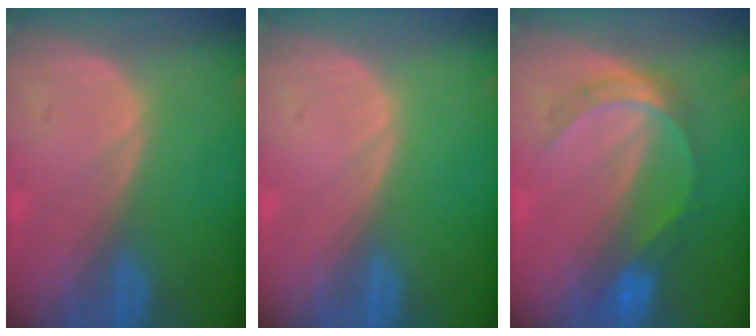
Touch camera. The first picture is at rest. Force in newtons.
{"total": 0.0}
{"total": 6.1, "press": 5.3, "slide": 3.1}